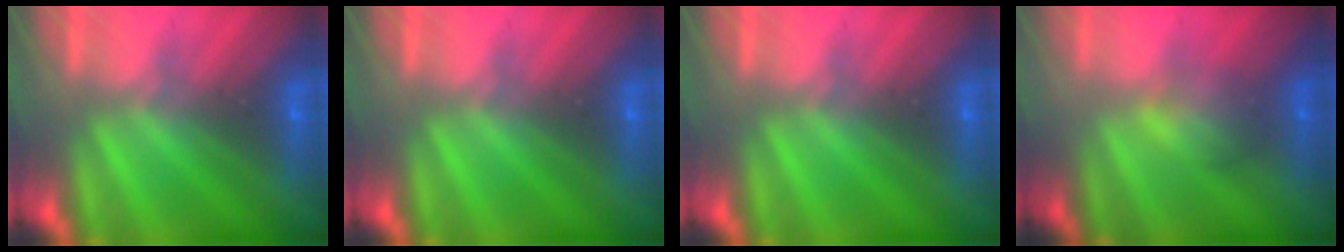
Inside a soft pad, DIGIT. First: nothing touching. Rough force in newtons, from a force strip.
{"total": 0.0}
{"total": 0.0}
{"total": 2.0}